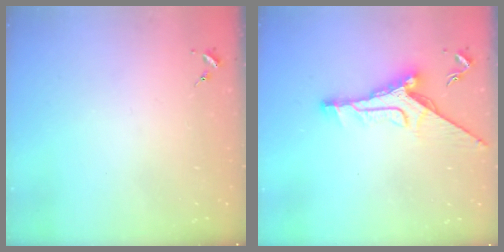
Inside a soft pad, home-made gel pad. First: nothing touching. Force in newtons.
{"total": 11.5, "press": 11.5, "slide": 0.8}